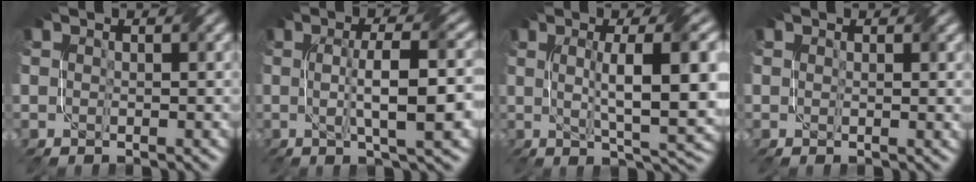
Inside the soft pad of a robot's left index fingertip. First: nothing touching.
{"total": 7.9, "force": [-0.1, 1.7, 7.7], "torque": [-0.112, 0.010, -0.002]}
{"total": 10.6, "force": [1.3, 2.6, 10.2], "torque": [-0.143, 0.004, 0.025]}
{"total": 1.1, "force": [0.6, 0.1, 0.9], "torque": [-0.012, -0.004, 0.010]}